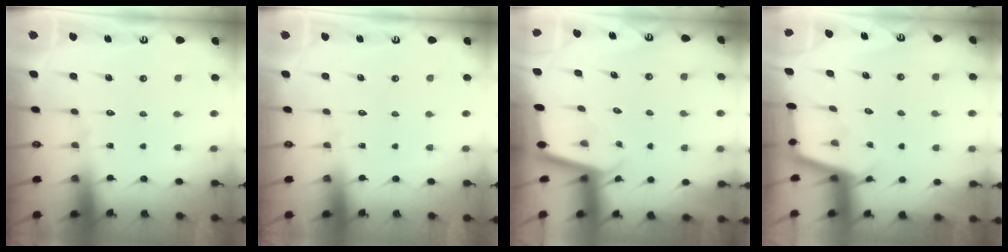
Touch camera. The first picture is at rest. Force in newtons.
{"total": 0.0}
{"total": 1.8, "press": 1.8, "slide": 0.0}
{"total": 3.0, "press": 3.0, "slide": 0.4}